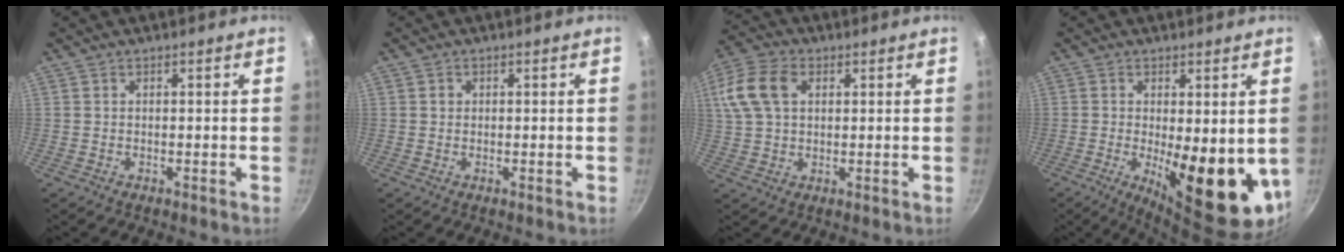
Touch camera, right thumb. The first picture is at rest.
{"total": 0.8, "force": [0.1, 0.8, 0.2], "torque": [0.000, 0.002, 0.001]}
{"total": 12.3, "force": [3.6, 8.4, 8.3], "torque": [-0.174, 0.018, 0.059]}
{"total": 14.7, "force": [-1.5, 5.1, 13.7], "torque": [-0.166, -0.024, -0.008]}